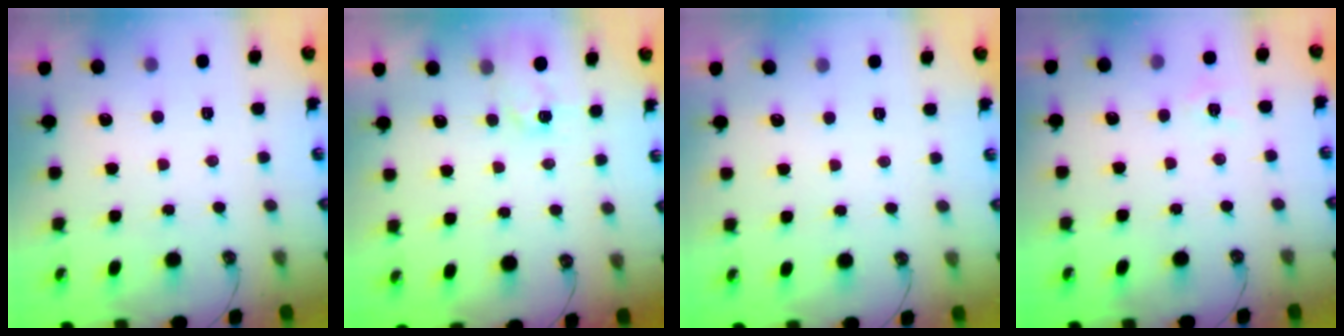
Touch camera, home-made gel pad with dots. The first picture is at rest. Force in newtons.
{"total": 3.0, "press": 2.9, "slide": 0.5}
{"total": 0.0}
{"total": 6.2, "press": 6.2, "slide": 0.7}